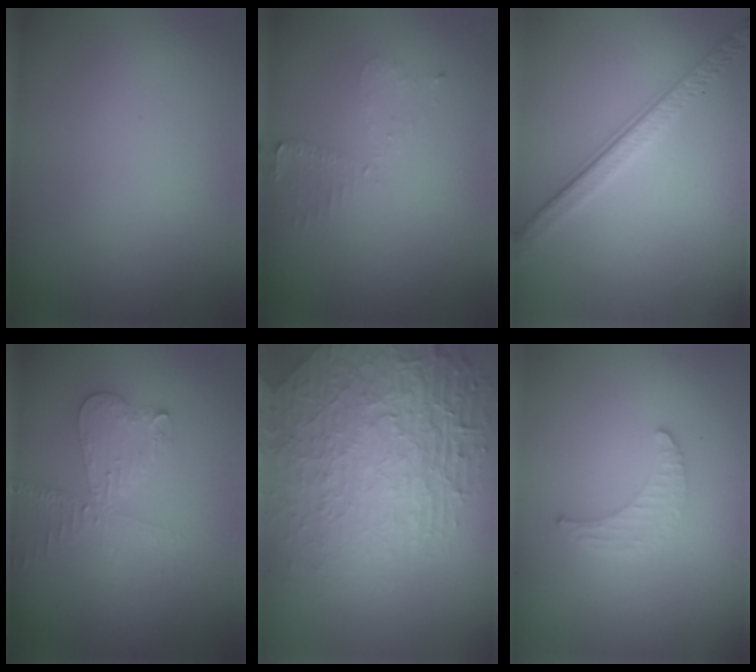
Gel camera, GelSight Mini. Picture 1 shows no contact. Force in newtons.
{"total": 1.9, "press": 1.9, "slide": 0.4}
{"total": 3.8, "press": 2.8, "slide": 2.5}
{"total": 3.3, "press": 2.8, "slide": 1.6}
{"total": 8.6, "press": 5.8, "slide": 6.3}
{"total": 1.6, "press": 1.5, "slide": 0.4}